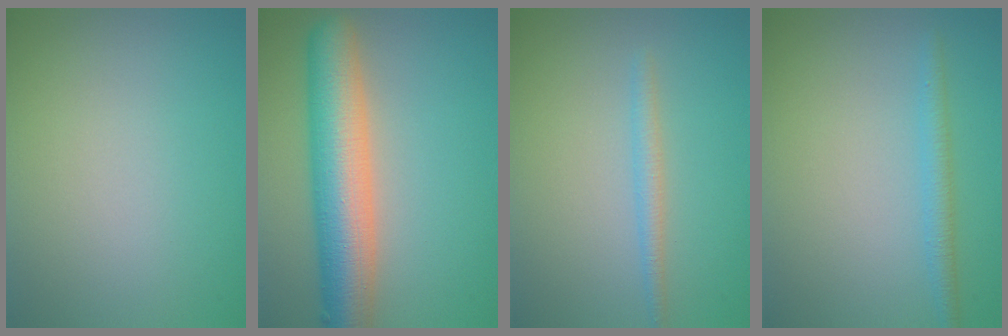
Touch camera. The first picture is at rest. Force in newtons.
{"total": 8.2, "press": 8.2, "slide": 0.4}
{"total": 1.6, "press": 1.6, "slide": 0.0}
{"total": 1.8, "press": 1.8, "slide": 0.0}